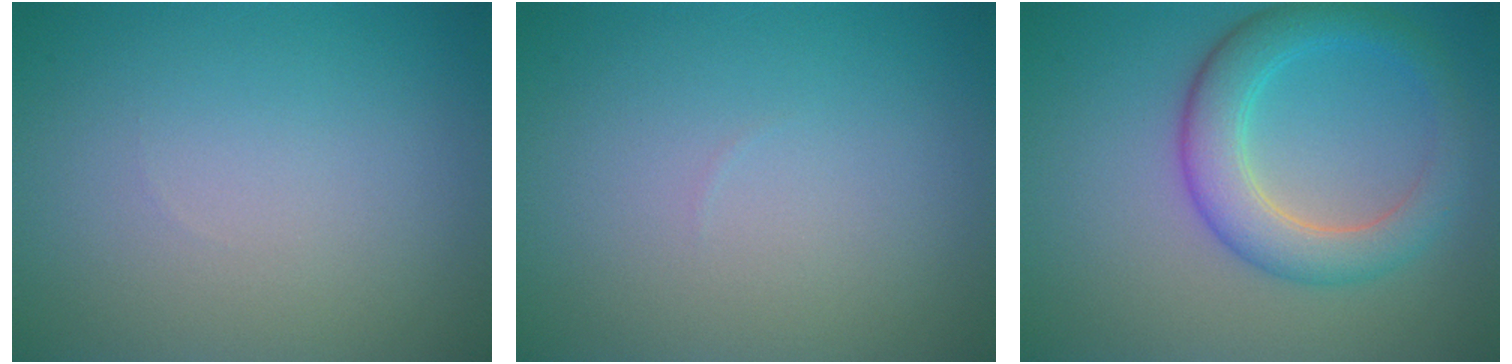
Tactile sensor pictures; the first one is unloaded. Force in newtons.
{"total": 0.0}
{"total": 4.9, "press": 4.9, "slide": 0.1}